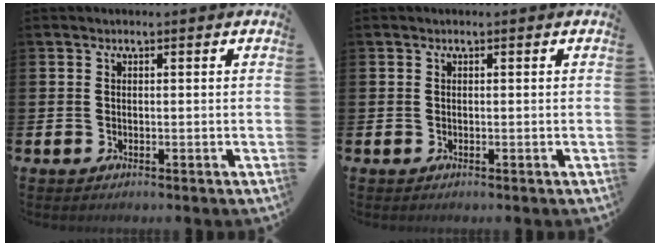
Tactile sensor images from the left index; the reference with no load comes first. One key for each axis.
{"total": 0.0}